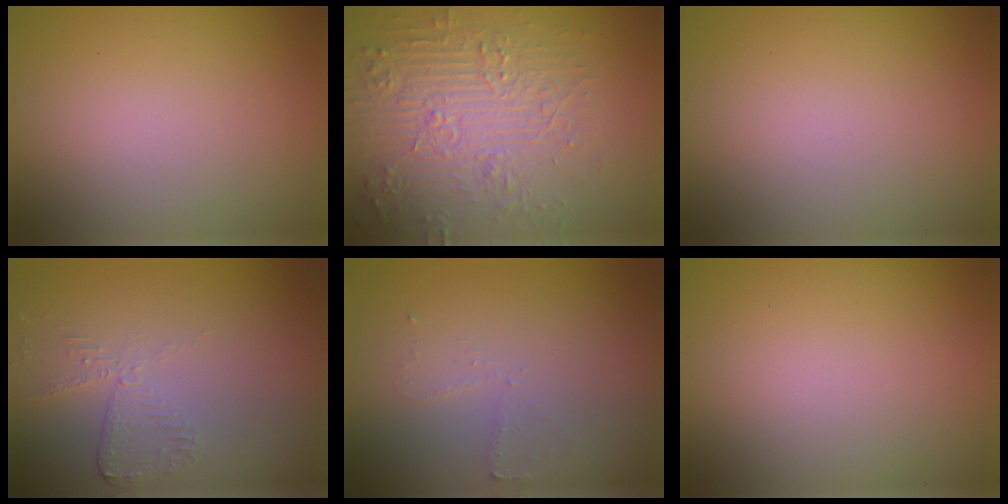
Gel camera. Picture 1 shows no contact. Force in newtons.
{"total": 7.4, "press": 5.9, "slide": 4.6}
{"total": 0.0}
{"total": 2.0, "press": 2.0, "slide": 0.3}
{"total": 1.2, "press": 1.1, "slide": 0.3}
{"total": 0.0}